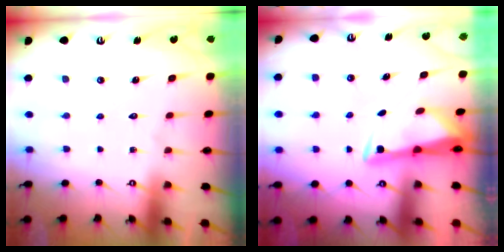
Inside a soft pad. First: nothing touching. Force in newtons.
{"total": 3.4, "press": 3.3, "slide": 0.9}